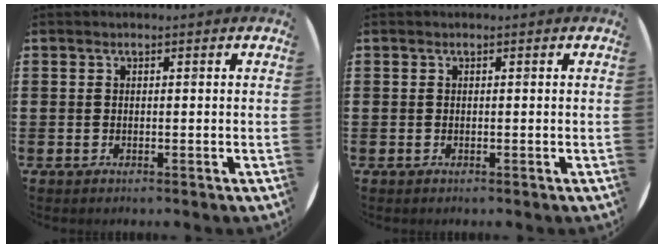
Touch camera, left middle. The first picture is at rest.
{"total": 0.0}